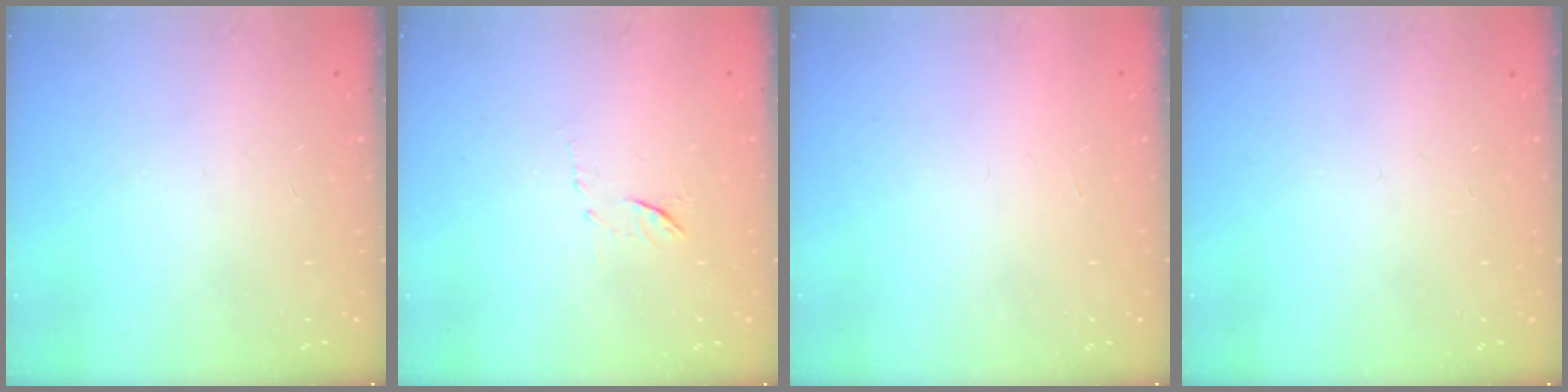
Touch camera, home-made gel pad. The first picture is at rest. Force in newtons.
{"total": 6.3, "press": 6.3, "slide": 0.7}
{"total": 1.6, "press": 1.6, "slide": 0.1}
{"total": 0.0}